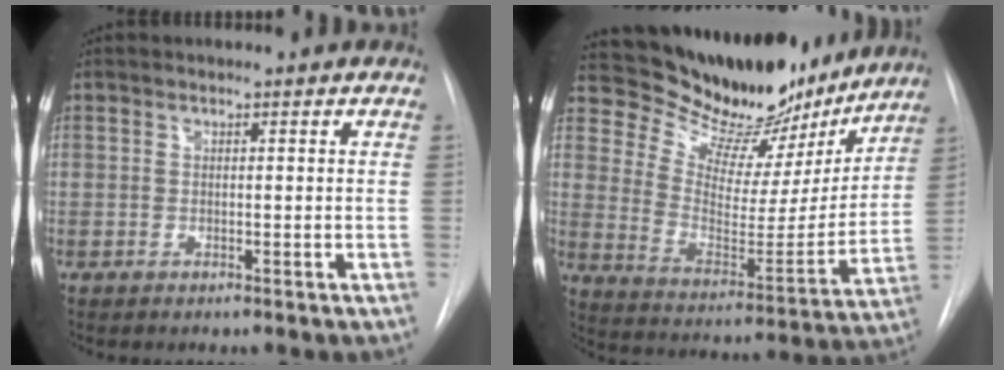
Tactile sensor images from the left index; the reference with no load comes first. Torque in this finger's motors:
{"motor_torque": [1.10, -1.05, 0.02, -0.01]}